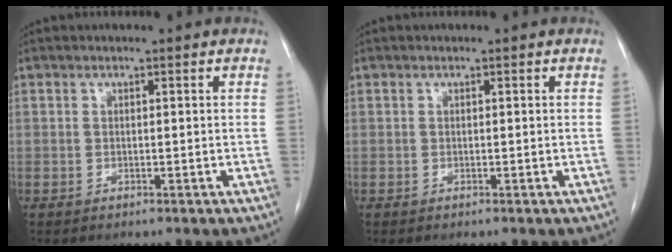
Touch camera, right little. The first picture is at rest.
{"total": 0.0}